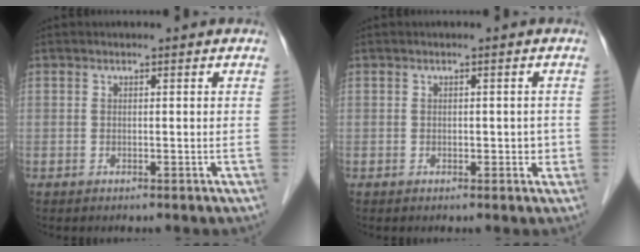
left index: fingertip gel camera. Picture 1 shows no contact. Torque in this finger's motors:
{"motor_torque": [0.02, 0.13, 0.00, -0.01]}